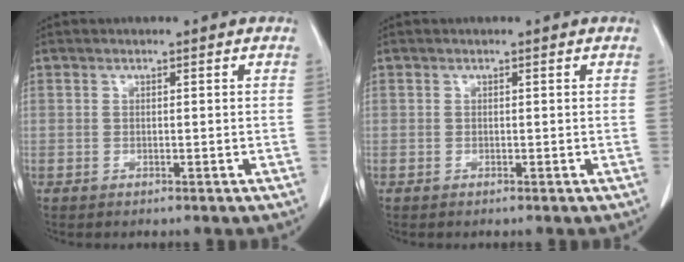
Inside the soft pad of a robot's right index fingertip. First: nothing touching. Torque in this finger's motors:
{"motor_torque": [-0.08, 0.07, 0.00, 0.00]}